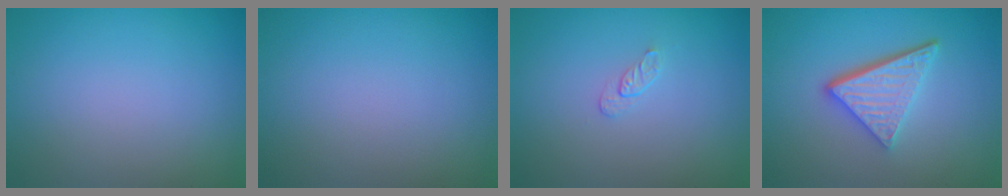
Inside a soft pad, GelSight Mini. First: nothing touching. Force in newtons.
{"total": 0.0}
{"total": 0.8, "press": 0.5, "slide": 0.7}
{"total": 4.8, "press": 3.4, "slide": 3.3}